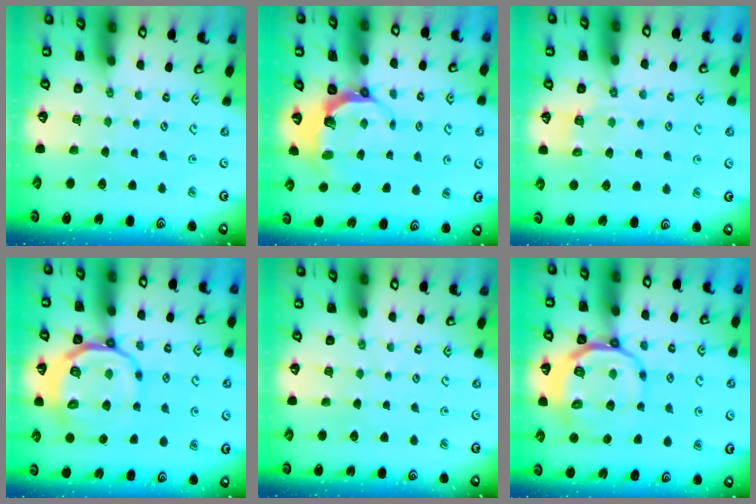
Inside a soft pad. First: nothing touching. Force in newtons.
{"total": 6.8, "press": 5.6, "slide": 3.9}
{"total": 5.2, "press": 5.0, "slide": 1.2}
{"total": 13.9, "press": 13.7, "slide": 2.6}
{"total": 0.0}
{"total": 13.9, "press": 13.7, "slide": 2.6}